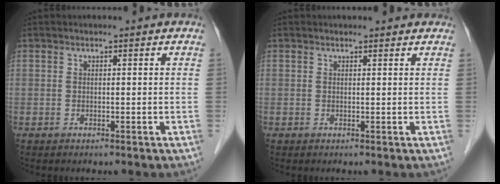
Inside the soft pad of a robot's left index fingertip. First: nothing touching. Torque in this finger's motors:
{"motor_torque": [0.13, -0.07, 0.07, -0.01]}